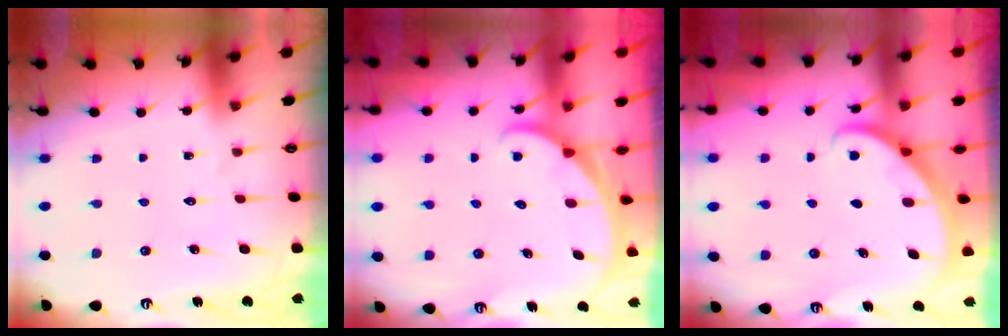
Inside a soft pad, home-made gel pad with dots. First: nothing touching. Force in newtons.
{"total": 1.4, "press": 1.4, "slide": 0.0}
{"total": 2.7, "press": 2.7, "slide": 0.2}